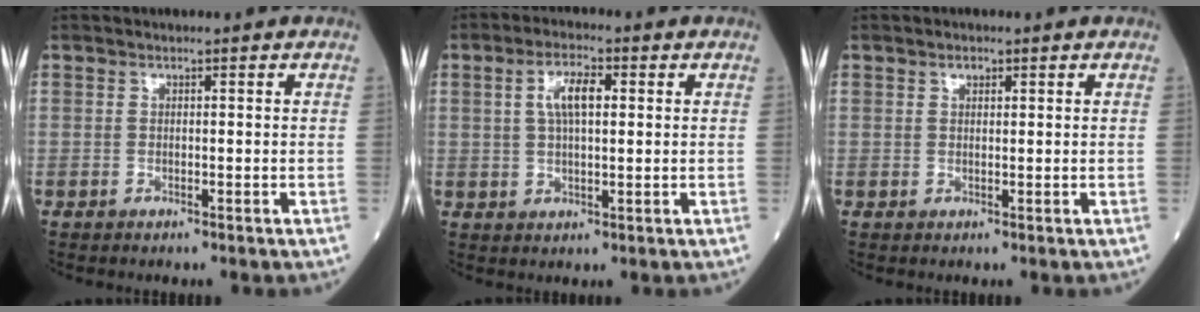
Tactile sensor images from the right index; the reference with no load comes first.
{"total": 5.6, "force": [1.5, 1.8, 5.1], "torque": [-0.100, 0.012, 0.029]}
{"total": 1.1, "force": [0.7, 0.7, 0.6], "torque": [-0.010, 0.001, 0.011]}